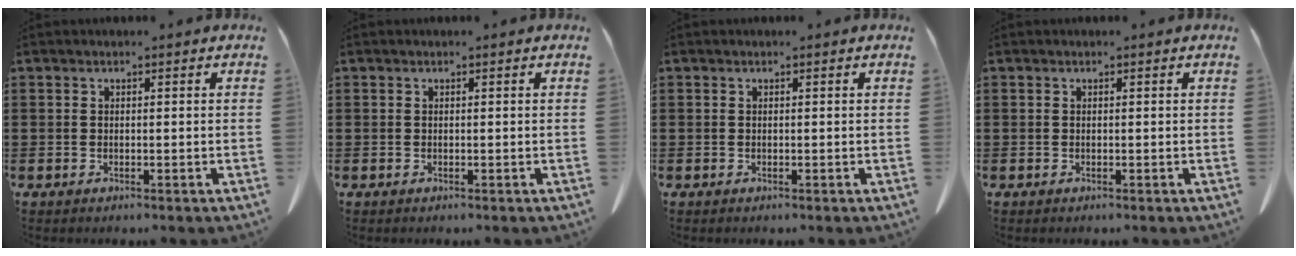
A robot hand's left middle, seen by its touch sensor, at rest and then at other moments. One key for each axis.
{"total": 0.0}
{"total": 0.0}
{"total": 0.0}